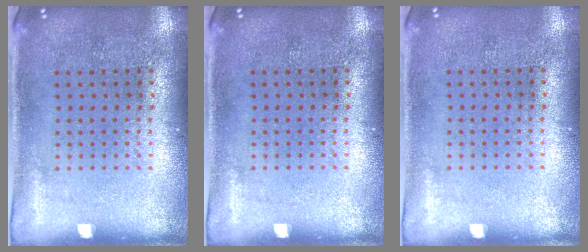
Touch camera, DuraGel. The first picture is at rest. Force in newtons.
{"total": 0.0}
{"total": 0.0}